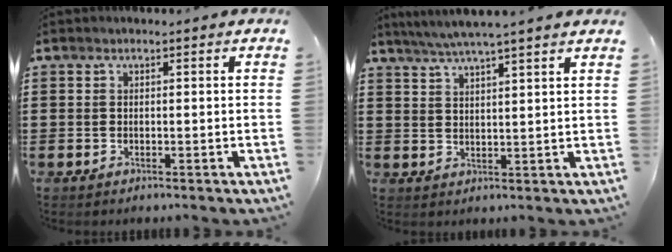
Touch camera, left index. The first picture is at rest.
{"total": 4.2, "force": [3.8, -0.7, 1.8], "torque": [-0.047, -0.013, 0.067]}